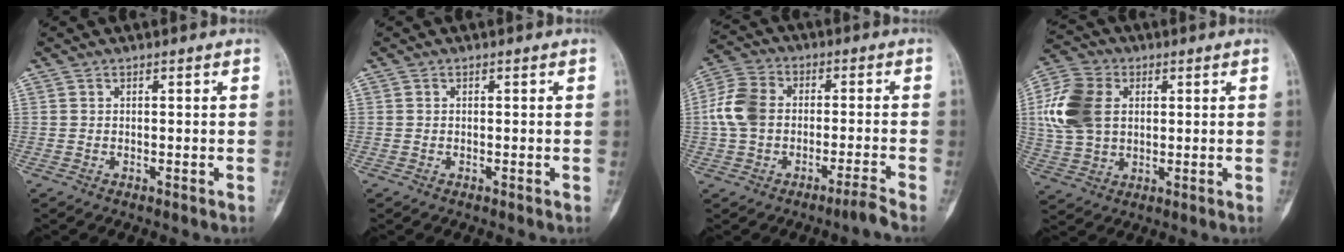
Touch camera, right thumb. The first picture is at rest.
{"total": 0.0}
{"total": 8.2, "force": [-2.5, 4.2, 6.6], "torque": [-0.141, 0.044, -0.055]}
{"total": 13.2, "force": [2.3, 9.5, 8.8], "torque": [-0.173, 0.007, 0.044]}